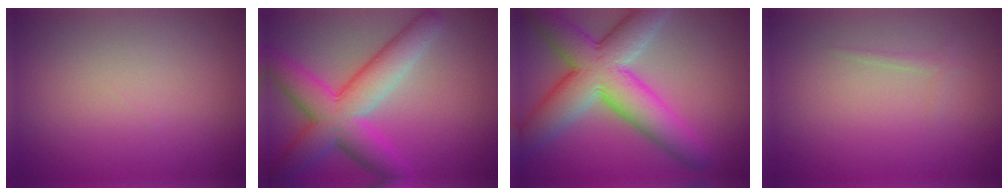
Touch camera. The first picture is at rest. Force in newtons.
{"total": 7.9, "press": 7.9, "slide": 0.2}
{"total": 9.9, "press": 9.8, "slide": 0.6}
{"total": 0.6, "press": 0.6, "slide": 0.1}